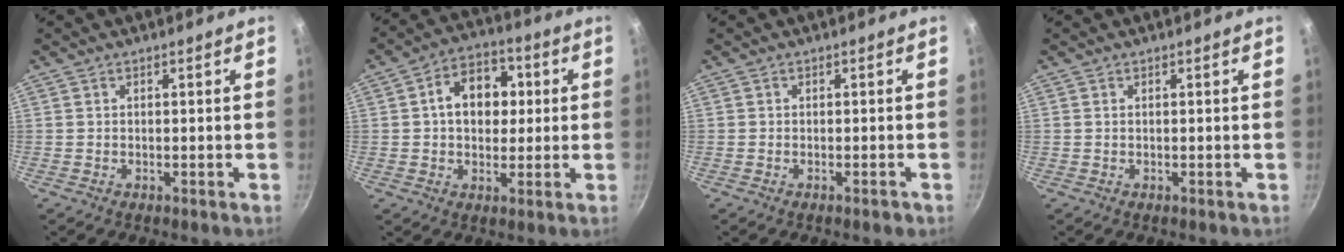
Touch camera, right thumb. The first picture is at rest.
{"total": 11.1, "force": [1.6, 8.1, 7.4], "torque": [-0.072, 0.015, 0.012]}
{"total": 1.1, "force": [-0.7, 0.4, 0.7], "torque": [-0.009, 0.009, -0.010]}
{"total": 0.0}